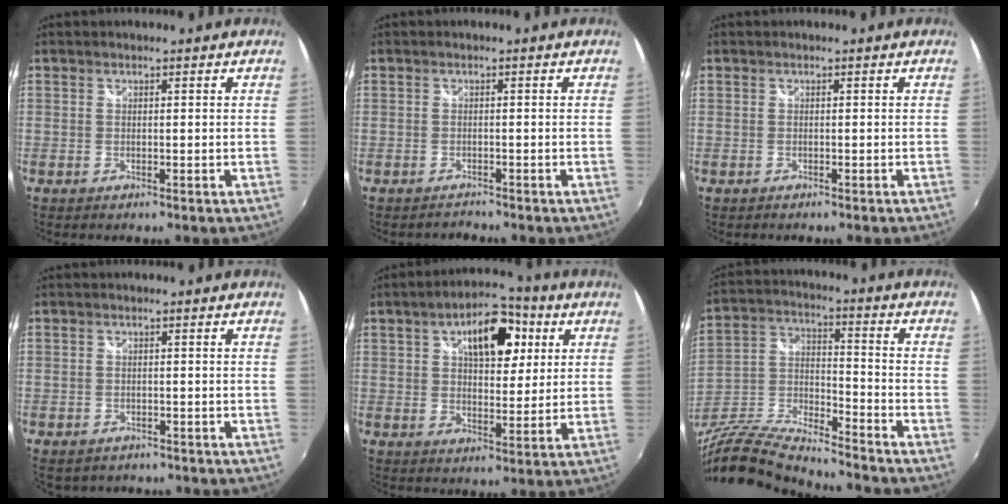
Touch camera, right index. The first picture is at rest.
{"total": 1.5, "force": [-1.4, 0.2, -0.4], "torque": [0.006, -0.003, -0.021]}
{"total": 0.7, "force": [-0.6, 0.2, 0.1], "torque": [-0.003, -0.004, -0.010]}
{"total": 3.3, "force": [-2.7, 1.9, 0.8], "torque": [-0.023, -0.015, -0.037]}
{"total": 12.5, "force": [4.9, 6.2, 9.7], "torque": [-0.142, 0.031, 0.074]}
{"total": 16.7, "force": [-13.7, 3.6, 8.9], "torque": [-0.203, -0.026, -0.265]}